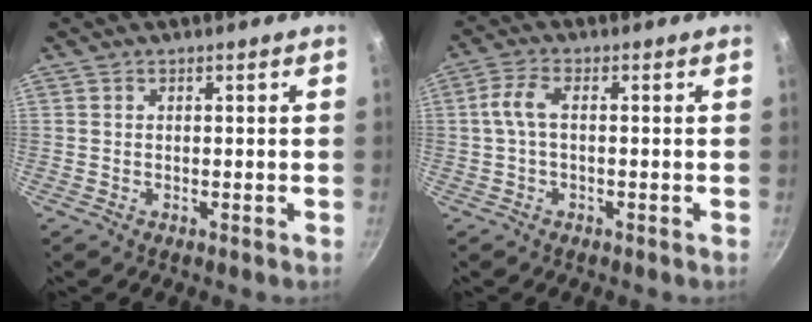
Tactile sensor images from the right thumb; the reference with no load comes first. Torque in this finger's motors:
{"motor_torque": [0.20, 0.18, 0.41, 0.77, 0.01]}